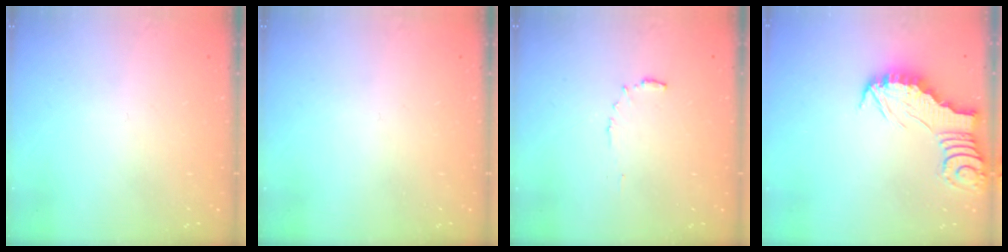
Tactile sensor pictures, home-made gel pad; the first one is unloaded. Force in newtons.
{"total": 0.0}
{"total": 5.1, "press": 5.1, "slide": 0.3}
{"total": 2.4, "press": 2.4, "slide": 0.2}